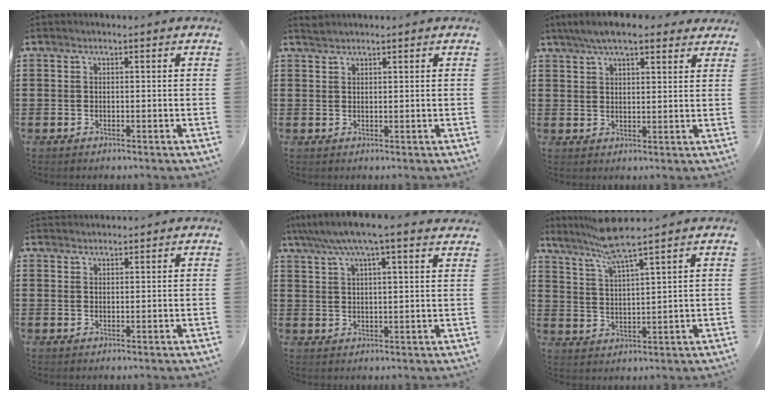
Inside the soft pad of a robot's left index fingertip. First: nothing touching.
{"total": 1.1, "force": [1.1, 0.1, 0.2], "torque": [-0.006, 0.000, 0.021]}
{"total": 6.3, "force": [5.0, 1.6, 3.5], "torque": [-0.078, -0.001, 0.092]}
{"total": 1.5, "force": [1.5, 0.2, 0.0], "torque": [-0.004, 0.001, 0.030]}
{"total": 6.2, "force": [4.9, 0.2, 3.8], "torque": [-0.088, -0.013, 0.085]}
{"total": 6.9, "force": [5.7, -0.6, 3.7], "torque": [-0.091, -0.024, 0.099]}